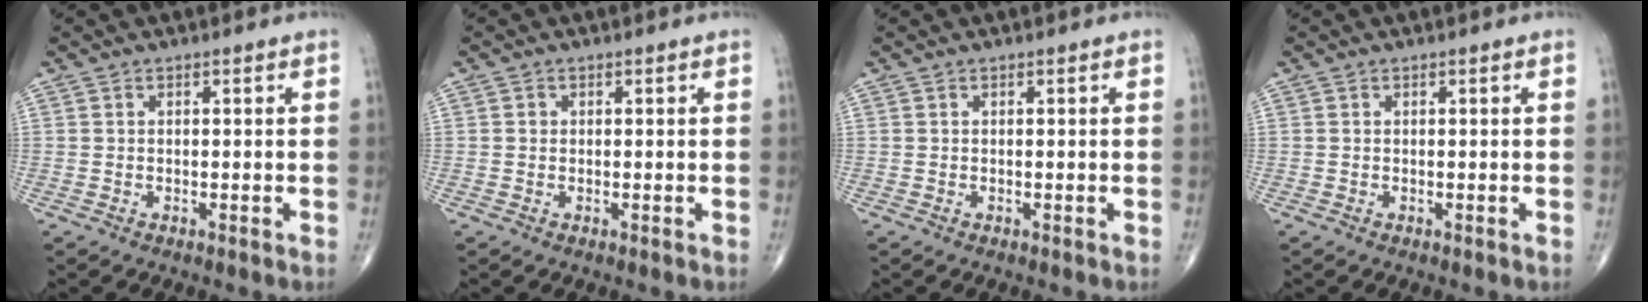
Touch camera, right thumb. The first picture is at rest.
{"total": 0.6, "force": [0.0, 0.6, 0.2], "torque": [0.002, 0.001, 0.001]}
{"total": 0.0}
{"total": 0.0}